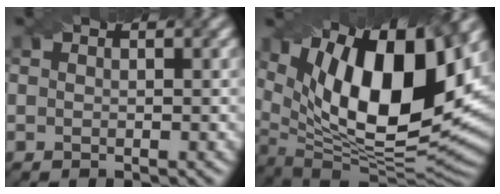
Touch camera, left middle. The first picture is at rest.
{"total": 16.4, "force": [5.6, 7.1, 13.7], "torque": [-0.228, 0.005, 0.091]}